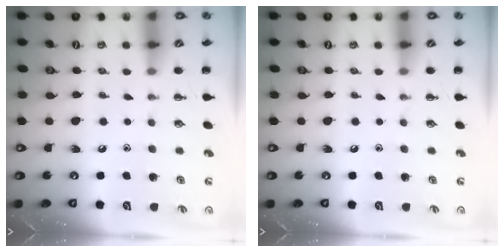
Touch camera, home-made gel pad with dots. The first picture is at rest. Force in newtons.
{"total": 0.0}